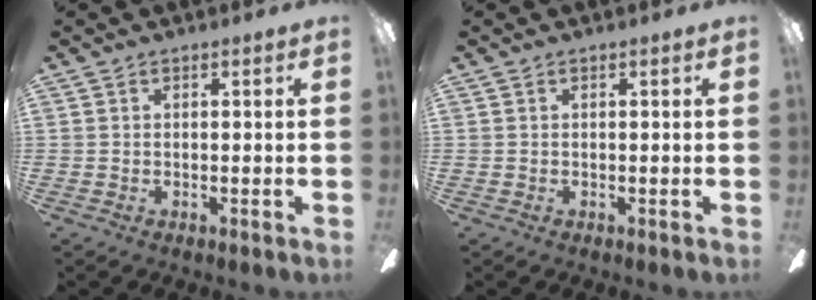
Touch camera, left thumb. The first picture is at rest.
{"total": 0.0}